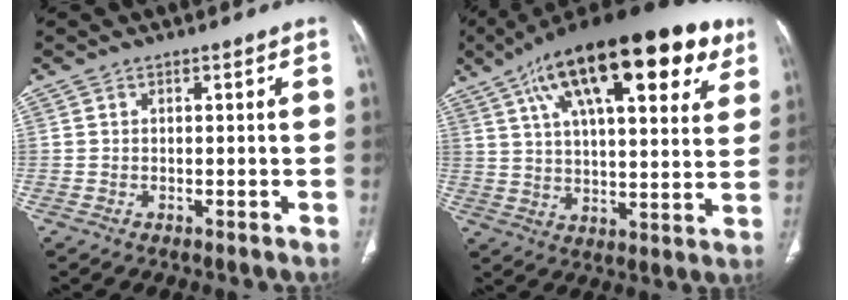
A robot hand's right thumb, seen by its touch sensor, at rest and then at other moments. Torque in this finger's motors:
{"motor_torque": [-1.69, 3.31, 2.19, 0.58, 0.24]}